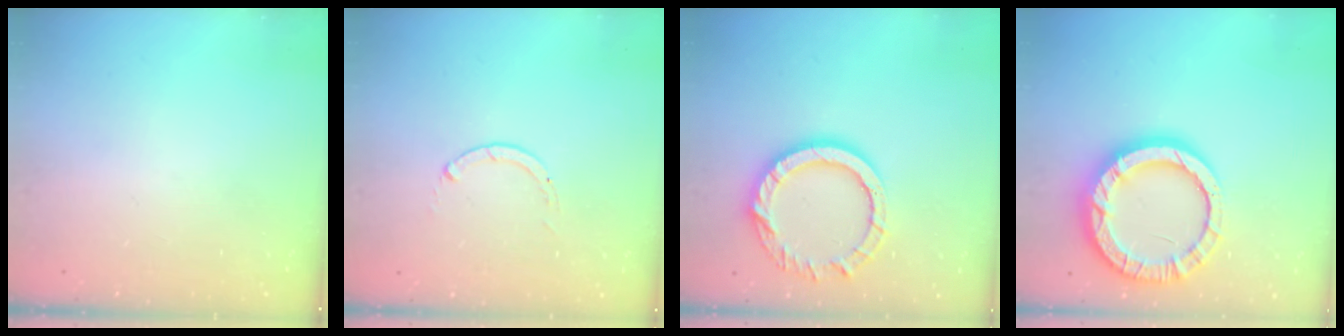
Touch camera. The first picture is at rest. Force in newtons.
{"total": 0.0}
{"total": 13.3, "press": 13.3, "slide": 1.3}
{"total": 17.2, "press": 17.1, "slide": 1.9}